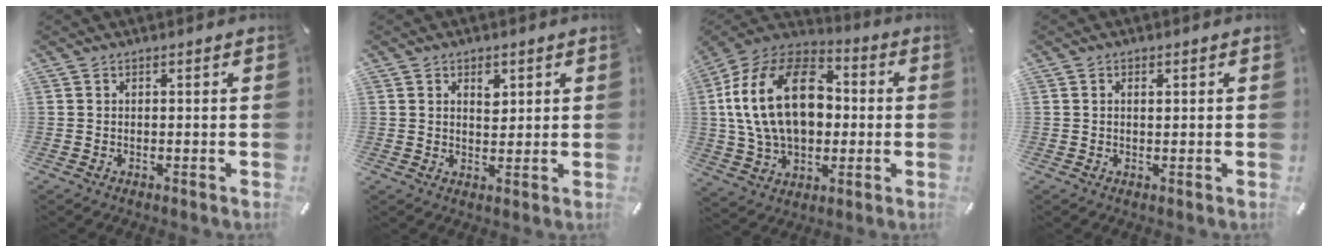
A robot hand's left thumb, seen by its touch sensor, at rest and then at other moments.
{"total": 3.4, "force": [1.5, 2.5, 1.9], "torque": [-0.001, -0.009, 0.017]}
{"total": 23.3, "force": [1.9, 16.2, 16.7], "torque": [-0.343, 0.016, 0.029]}
{"total": 0.9, "force": [0.3, 0.5, 0.7], "torque": [-0.015, 0.004, 0.004]}